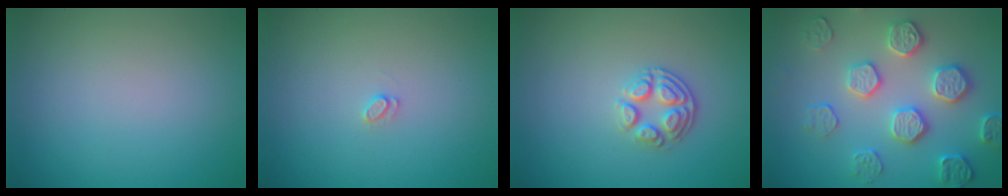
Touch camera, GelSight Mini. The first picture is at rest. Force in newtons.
{"total": 0.7, "press": 0.7, "slide": 0.1}
{"total": 2.8, "press": 2.6, "slide": 1.2}
{"total": 4.6, "press": 4.3, "slide": 1.7}